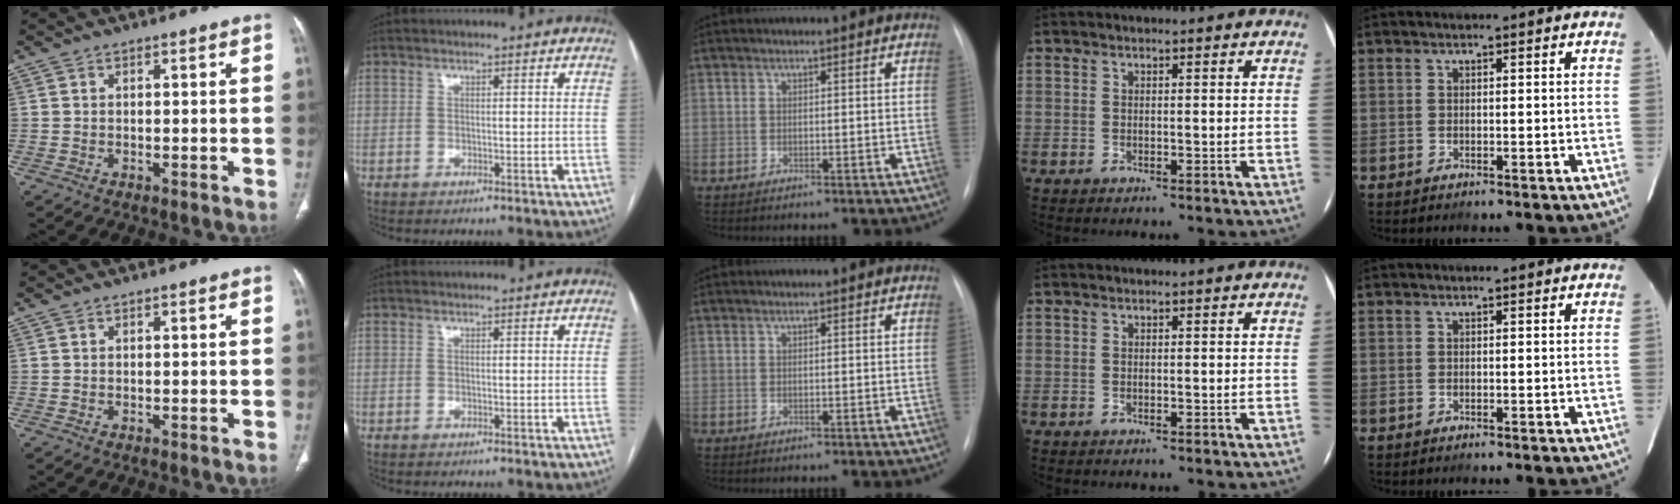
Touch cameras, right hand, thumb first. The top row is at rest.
{}